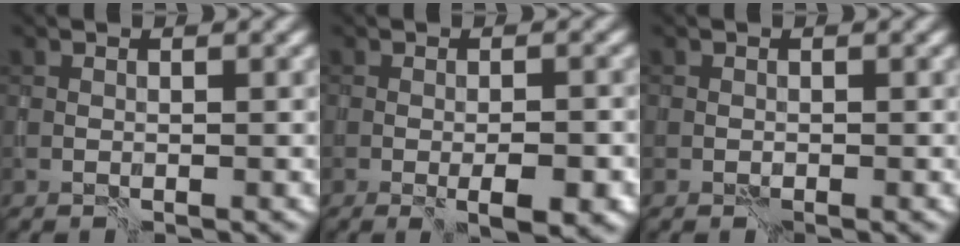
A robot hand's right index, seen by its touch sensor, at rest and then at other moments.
{"total": 3.2, "force": [-1.3, 0.7, 2.8], "torque": [-0.044, -0.012, -0.016]}
{"total": 0.6, "force": [0.0, 0.6, 0.2], "torque": [-0.003, 0.001, 0.000]}